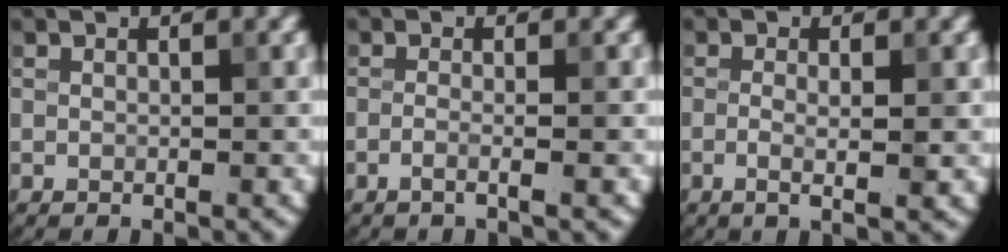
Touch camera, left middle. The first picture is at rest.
{"total": 1.7, "force": [-0.5, 0.5, 1.5], "torque": [-0.019, -0.002, -0.018]}
{"total": 2.5, "force": [-0.2, 0.5, 2.4], "torque": [-0.040, -0.004, -0.006]}